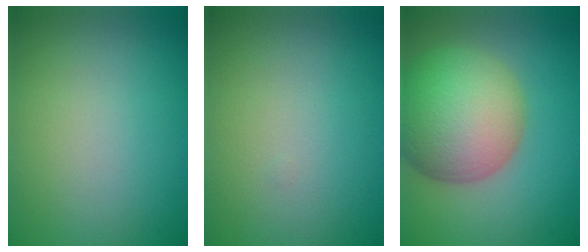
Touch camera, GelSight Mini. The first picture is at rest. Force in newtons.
{"total": 0.0}
{"total": 11.1, "press": 11.0, "slide": 0.7}